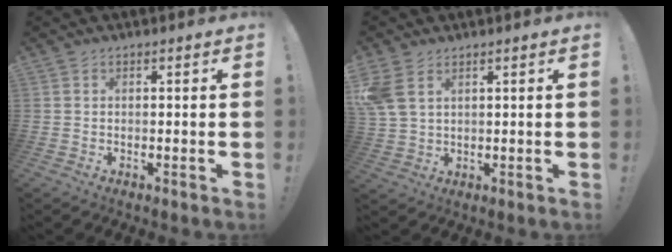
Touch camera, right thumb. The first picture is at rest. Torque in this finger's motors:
{"motor_torque": [1.02, 1.65, 1.08, 0.31, 0.13]}